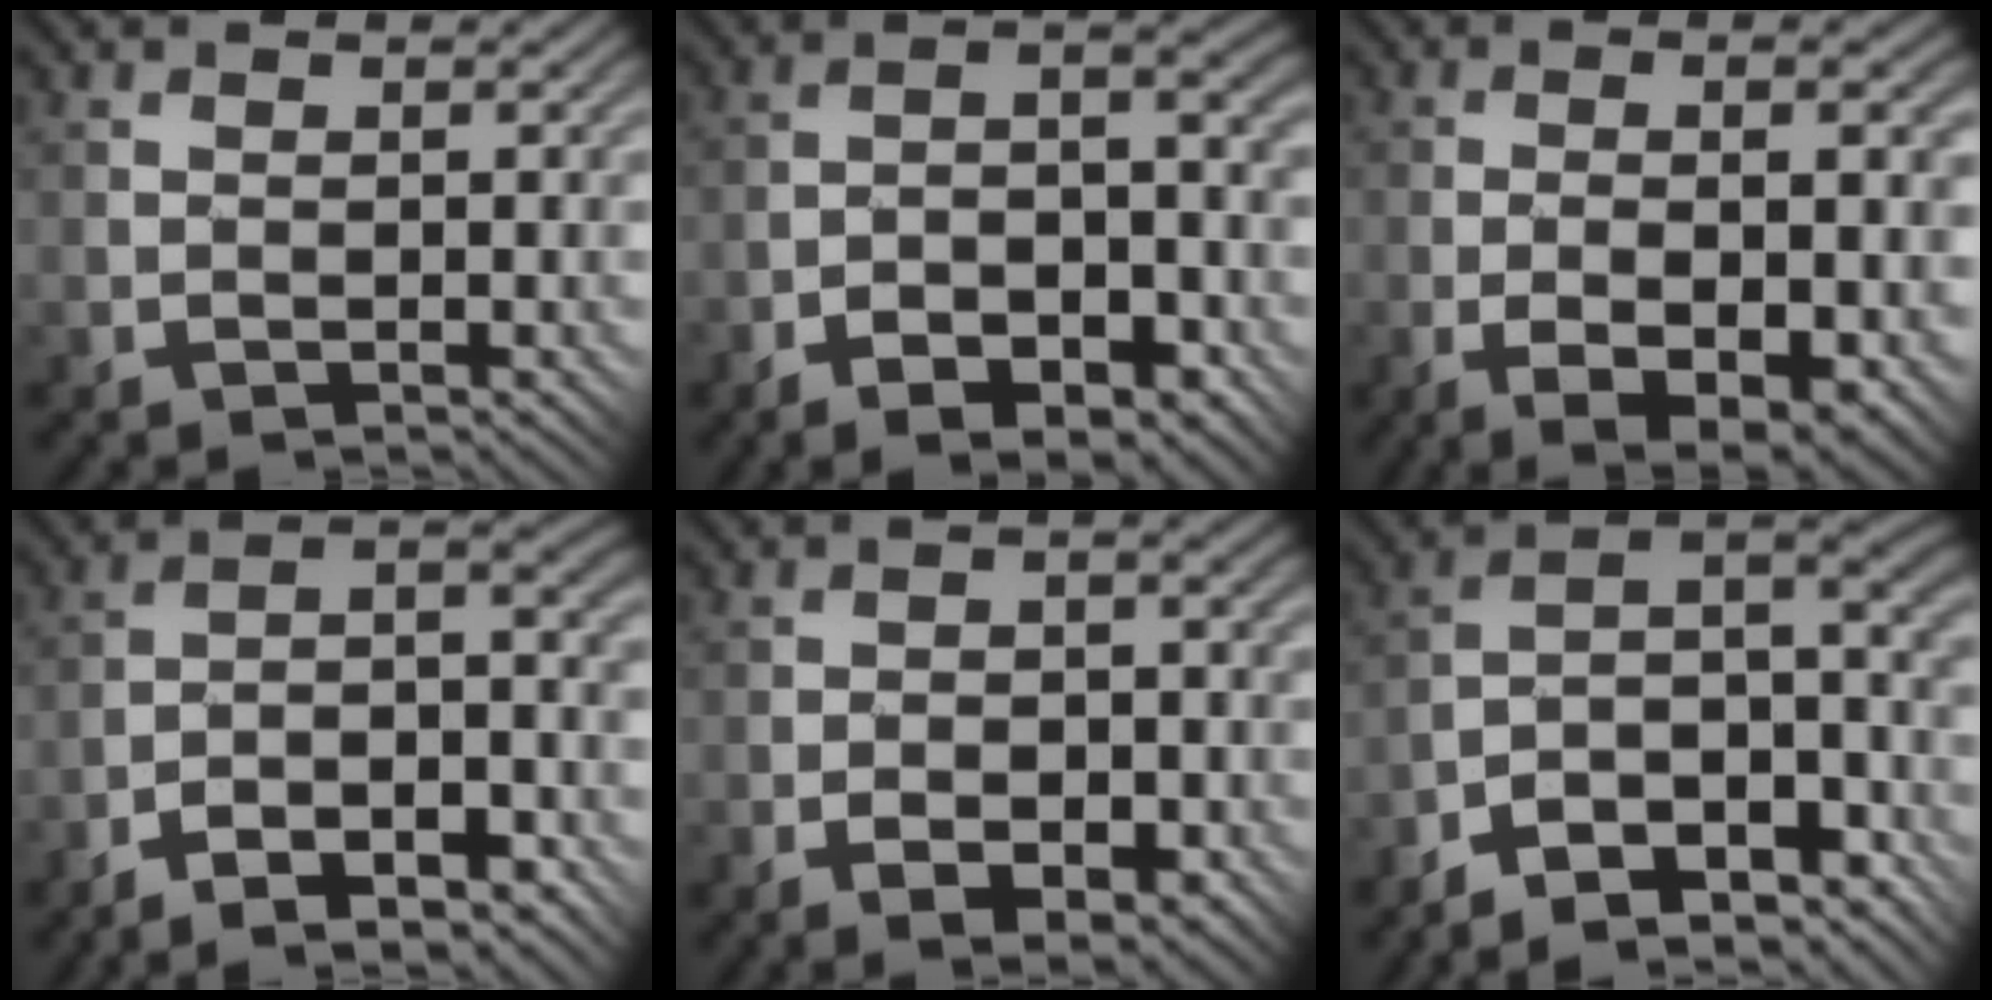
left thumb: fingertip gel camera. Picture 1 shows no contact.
{"total": 9.6, "force": [-5.1, 3.6, 7.3], "torque": [-0.124, -0.004, -0.081]}
{"total": 11.0, "force": [-2.6, 4.2, 9.8], "torque": [-0.128, -0.002, -0.007]}
{"total": 11.6, "force": [-7.2, 3.6, 8.3], "torque": [-0.129, -0.005, -0.124]}
{"total": 6.0, "force": [-2.5, 3.2, 4.4], "torque": [-0.056, -0.005, -0.031]}
{"total": 13.1, "force": [-9.6, 4.2, 8.0], "torque": [-0.159, -0.013, -0.140]}